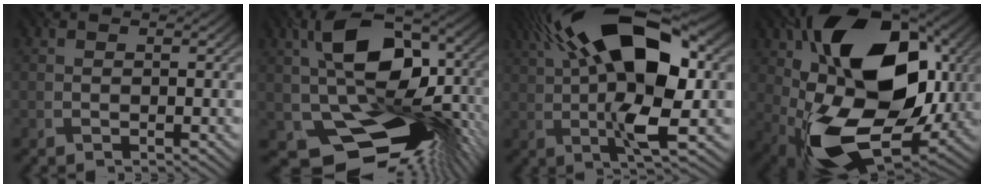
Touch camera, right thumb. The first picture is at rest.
{"total": 17.8, "force": [-2.2, 11.6, 13.4], "torque": [-0.220, -0.019, -0.027]}
{"total": 17.7, "force": [4.0, 7.2, 15.7], "torque": [-0.279, 0.038, 0.046]}
{"total": 21.2, "force": [2.6, 13.3, 16.3], "torque": [-0.312, -0.011, 0.034]}